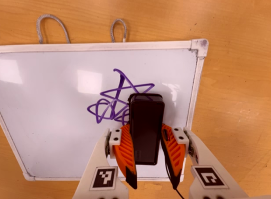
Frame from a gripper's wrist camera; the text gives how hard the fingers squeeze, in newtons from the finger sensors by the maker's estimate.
{"total": 13.7, "left": 13.8, "right": 13.6}